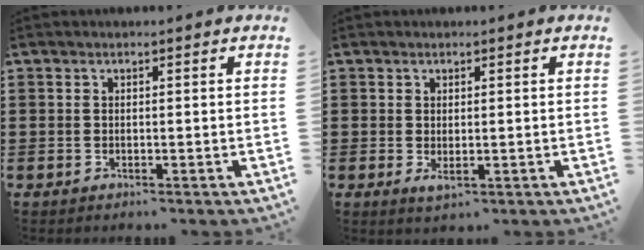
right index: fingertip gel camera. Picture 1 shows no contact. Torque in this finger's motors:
{"motor_torque": [-0.09, 0.13, 0.12, 0.04]}